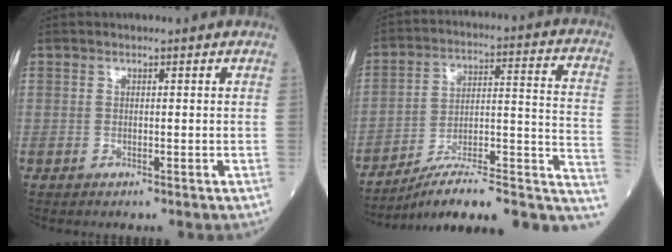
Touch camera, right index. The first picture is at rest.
{"total": 19.6, "force": [-13.6, 4.2, 13.5], "torque": [-0.129, 0.049, -0.196]}